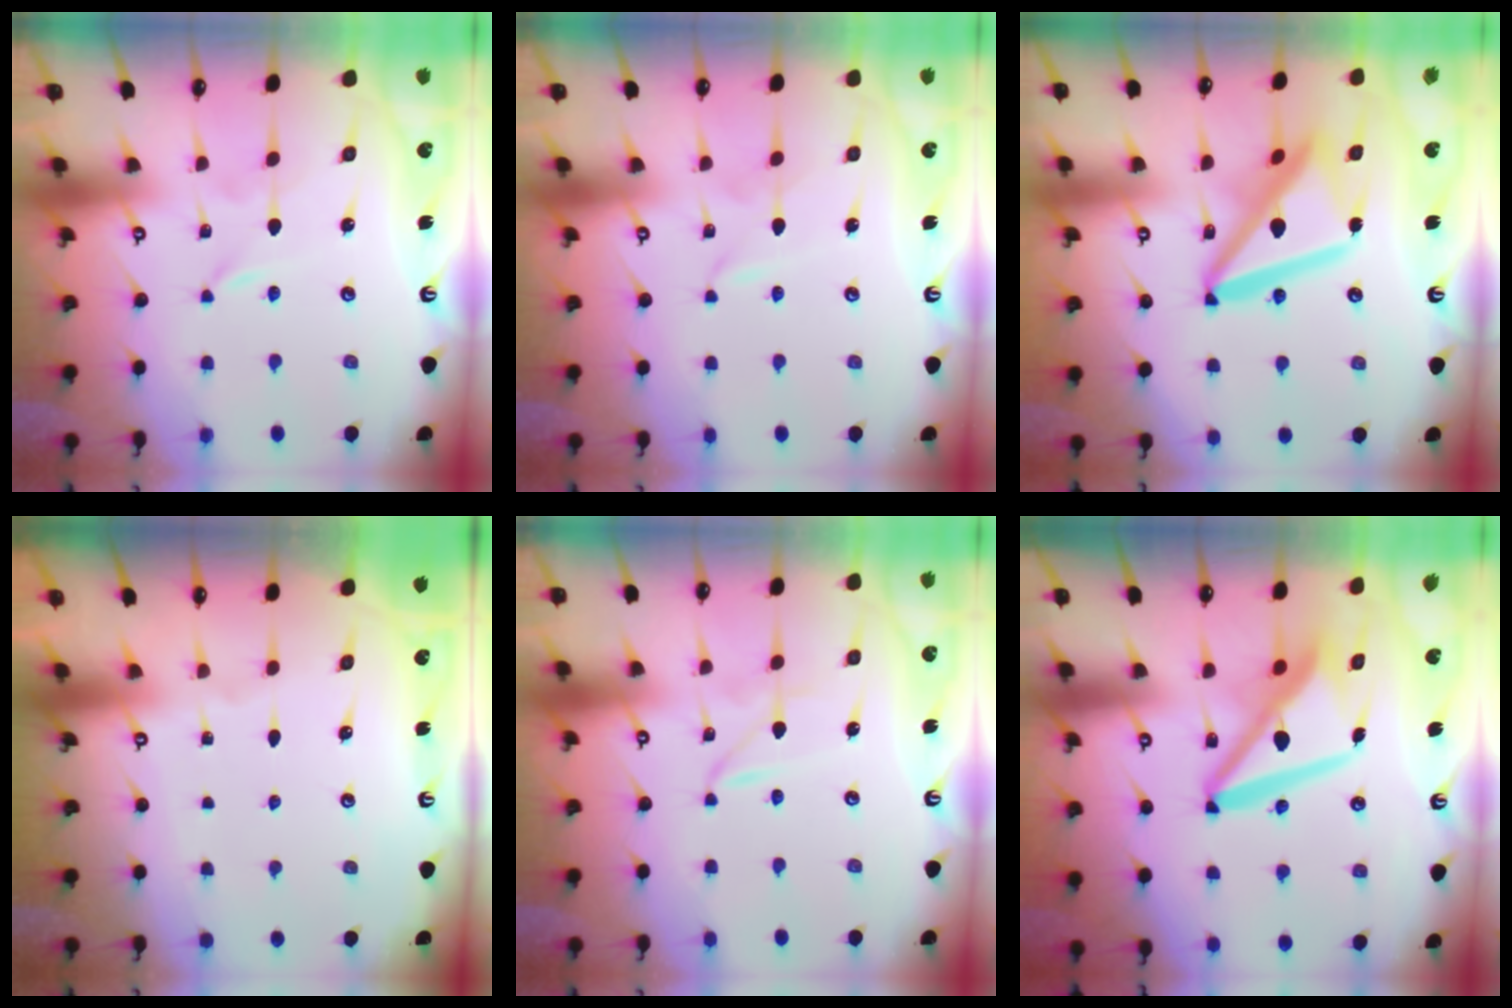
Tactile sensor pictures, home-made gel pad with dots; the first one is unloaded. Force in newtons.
{"total": 2.3, "press": 2.3, "slide": 0.2}
{"total": 16.8, "press": 16.7, "slide": 1.8}
{"total": 0.0}
{"total": 1.3, "press": 1.3, "slide": 0.1}
{"total": 12.7, "press": 12.7, "slide": 1.1}